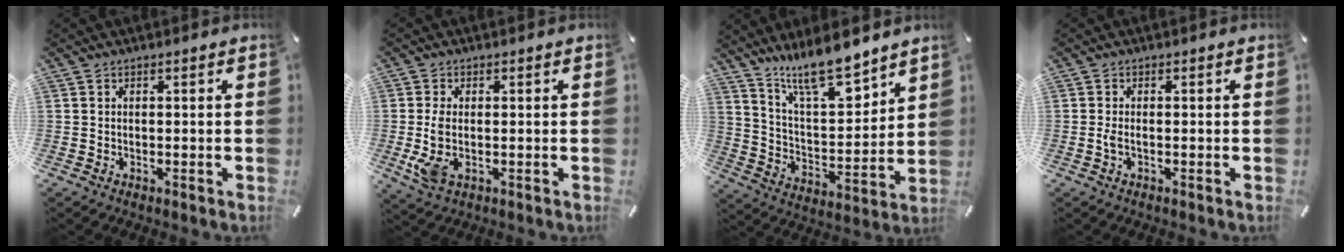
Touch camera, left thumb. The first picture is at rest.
{"total": 5.9, "force": [-0.4, 3.3, 4.9], "torque": [-0.111, -0.008, -0.011]}
{"total": 14.2, "force": [12.5, 3.4, 5.8], "torque": [-0.116, -0.088, 0.225]}
{"total": 1.7, "force": [-0.4, 0.4, 1.6], "torque": [-0.036, -0.007, -0.008]}